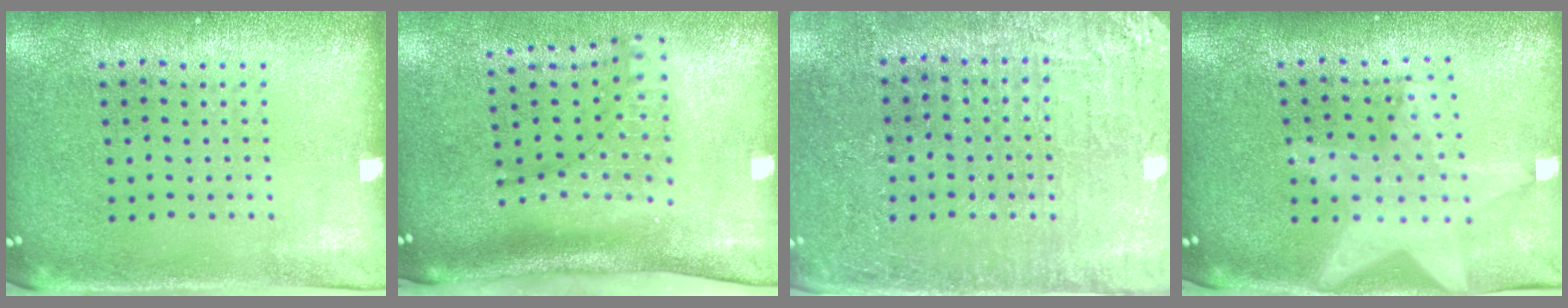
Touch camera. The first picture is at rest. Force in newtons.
{"total": 2.1, "press": 1.5, "slide": 1.4}
{"total": 3.3, "press": 3.2, "slide": 0.6}
{"total": 1.9, "press": 1.6, "slide": 0.8}